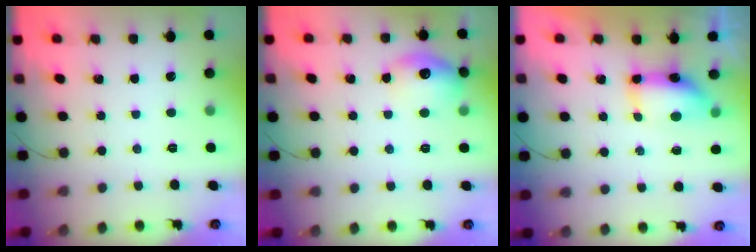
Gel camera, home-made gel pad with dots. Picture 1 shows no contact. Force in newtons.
{"total": 12.5, "press": 12.4, "slide": 1.0}
{"total": 7.6, "press": 7.6, "slide": 0.7}